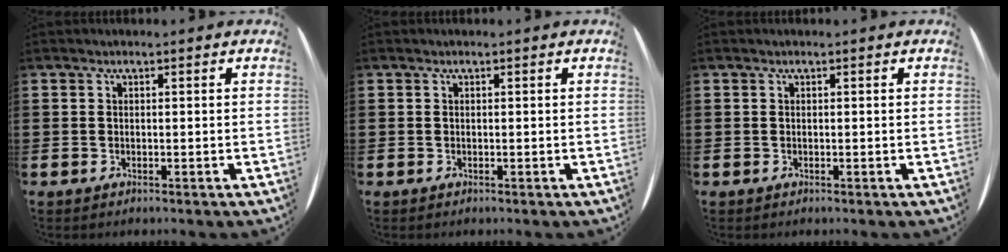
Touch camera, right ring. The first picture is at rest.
{"total": 0.0}
{"total": 0.0}